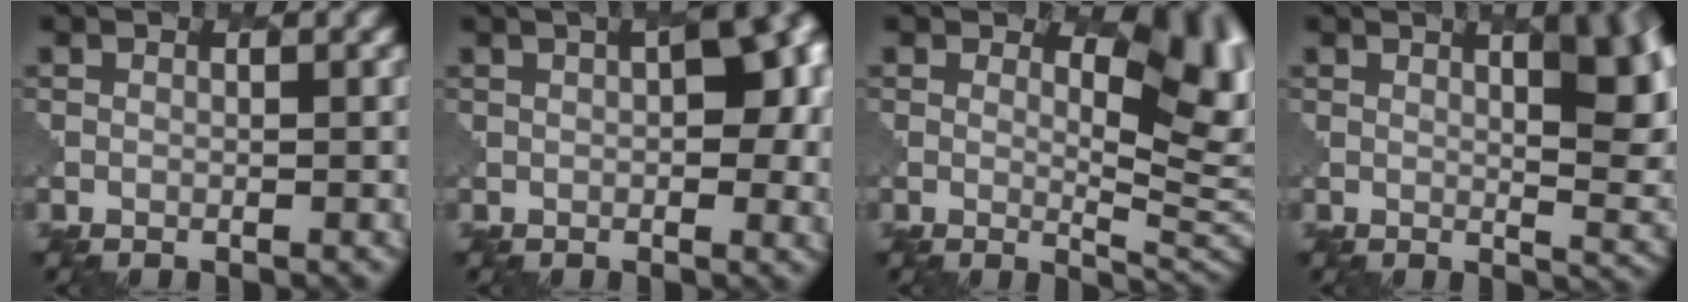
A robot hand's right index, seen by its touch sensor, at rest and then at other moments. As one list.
[{"total": 7.0, "force": [0.6, 3.4, 6.2], "torque": [-0.049, 0.012, 0.001]}, {"total": 7.7, "force": [2.4, 3.5, 6.5], "torque": [-0.089, -0.008, 0.035]}, {"total": 9.6, "force": [3.3, 3.9, 8.1], "torque": [-0.063, 0.010, 0.039]}]